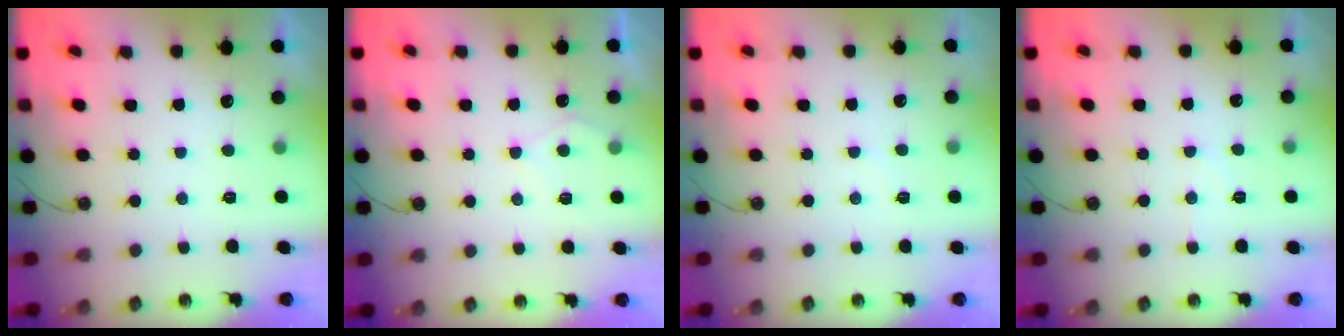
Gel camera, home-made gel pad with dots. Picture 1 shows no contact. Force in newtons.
{"total": 6.5, "press": 6.5, "slide": 0.7}
{"total": 4.1, "press": 4.1, "slide": 0.6}
{"total": 4.7, "press": 4.7, "slide": 0.7}